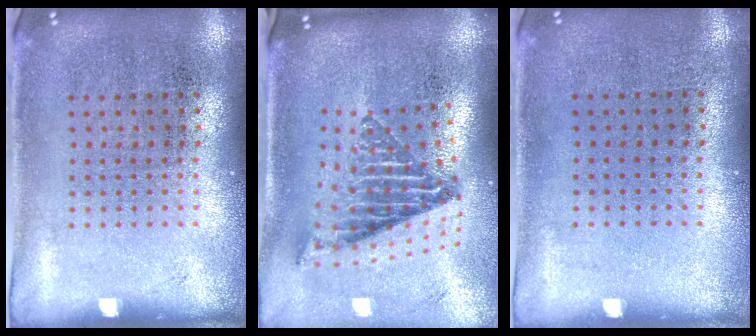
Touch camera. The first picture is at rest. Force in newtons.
{"total": 2.2, "press": 1.5, "slide": 1.6}
{"total": 0.0}